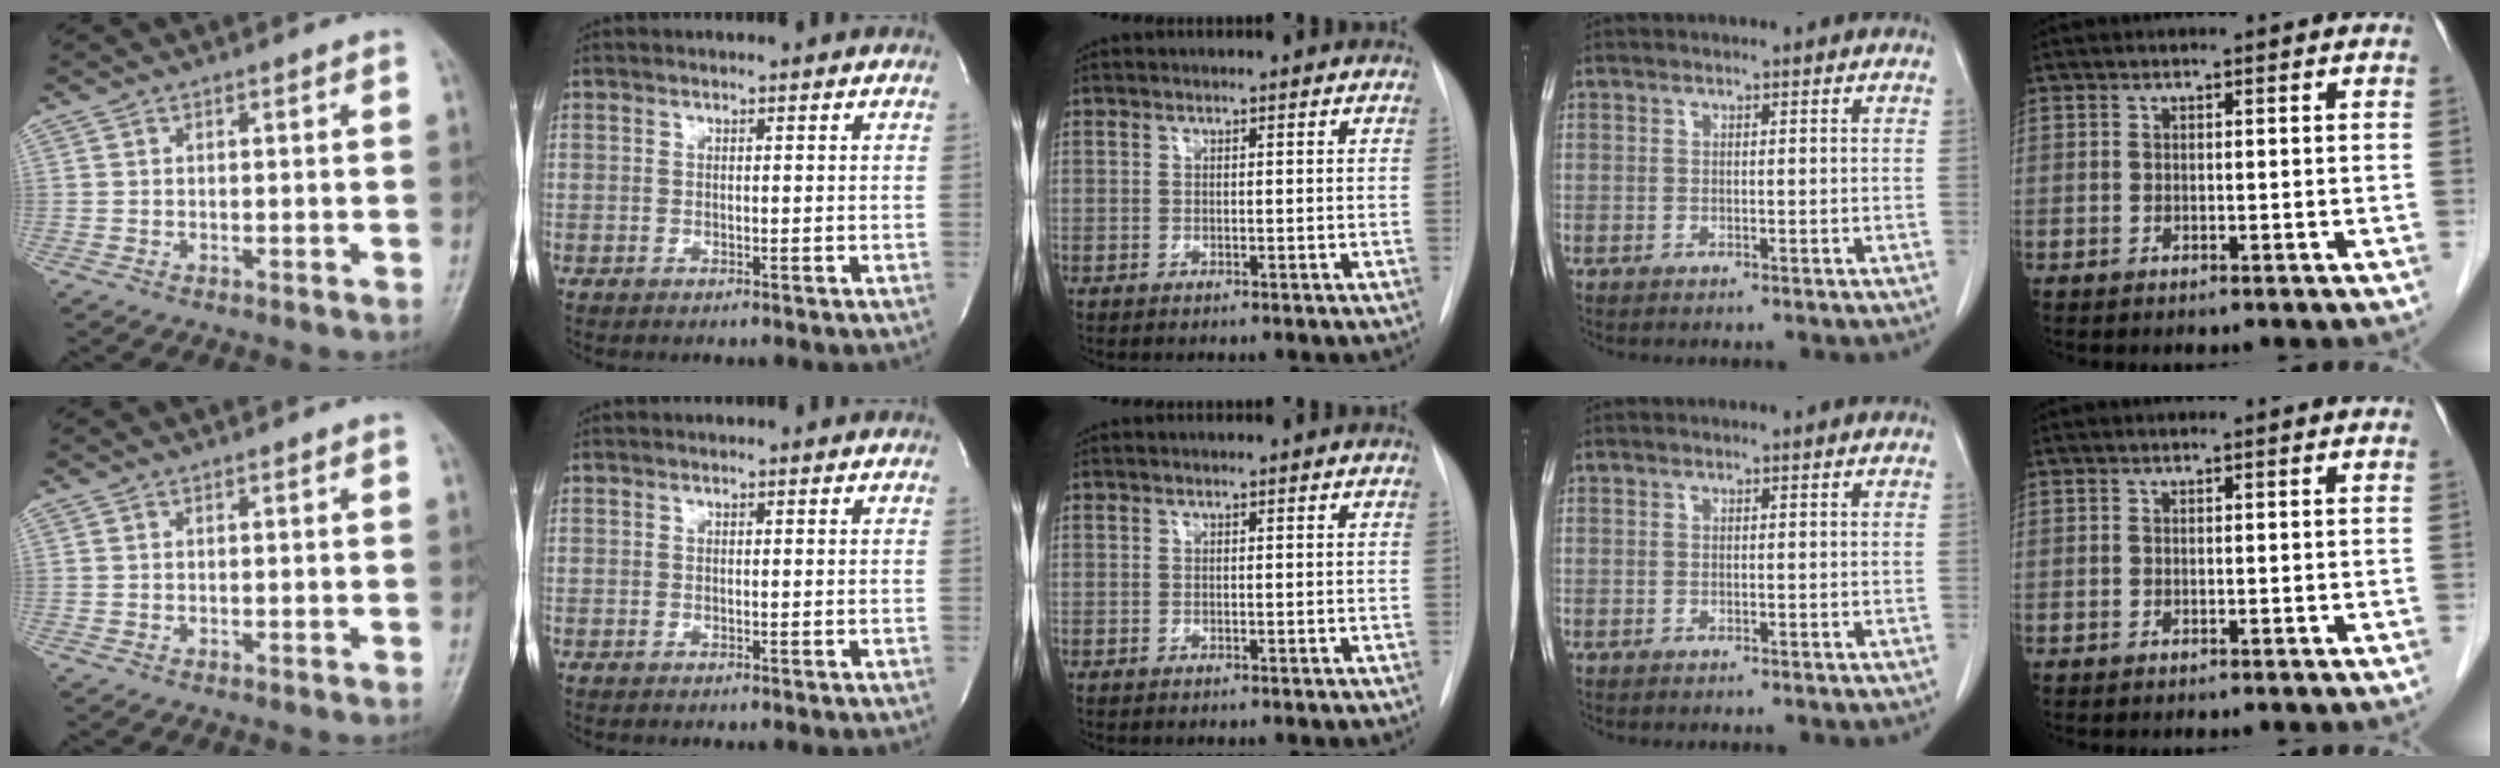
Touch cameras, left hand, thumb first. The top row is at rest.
{}